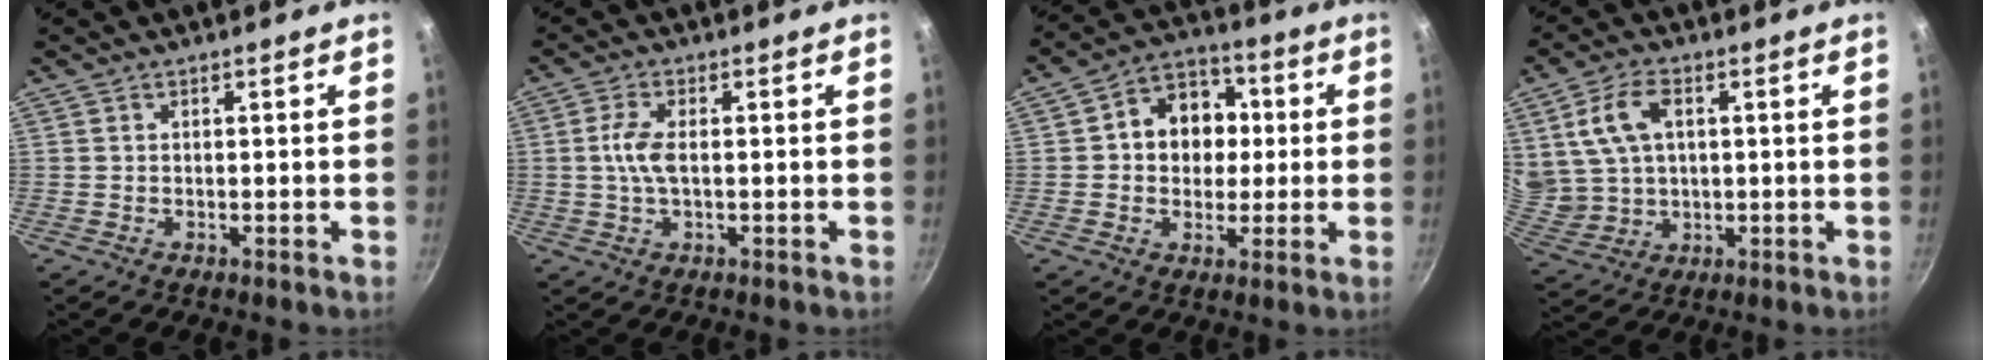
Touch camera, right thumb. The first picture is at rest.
{"total": 4.7, "force": [0.0, 1.9, 4.2], "torque": [-0.098, 0.006, -0.004]}
{"total": 11.4, "force": [1.2, 9.4, 6.4], "torque": [-0.049, 0.016, 0.004]}
{"total": 11.3, "force": [3.0, 7.8, 7.6], "torque": [-0.132, -0.009, 0.070]}